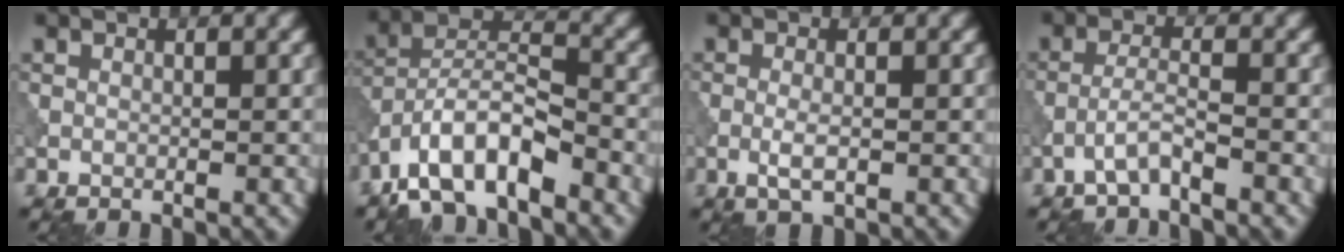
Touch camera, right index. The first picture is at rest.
{"total": 7.7, "force": [-5.3, 2.7, 4.9], "torque": [-0.083, 0.010, -0.110]}
{"total": 1.8, "force": [-0.5, 0.6, 1.7], "torque": [-0.036, -0.003, -0.014]}
{"total": 2.3, "force": [-1.6, 0.3, 1.5], "torque": [-0.031, 0.010, -0.040]}